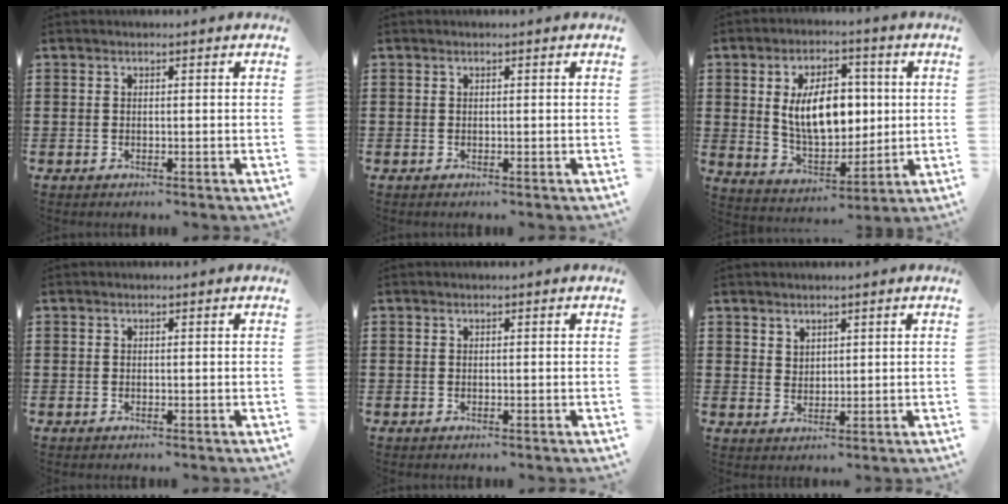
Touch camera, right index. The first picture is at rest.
{"total": 0.0}
{"total": 10.6, "force": [1.7, 6.3, 8.3], "torque": [-0.159, 0.007, 0.025]}
{"total": 0.0}
{"total": 0.0}
{"total": 2.4, "force": [1.9, 1.4, 0.1], "torque": [-0.007, 0.005, 0.038]}